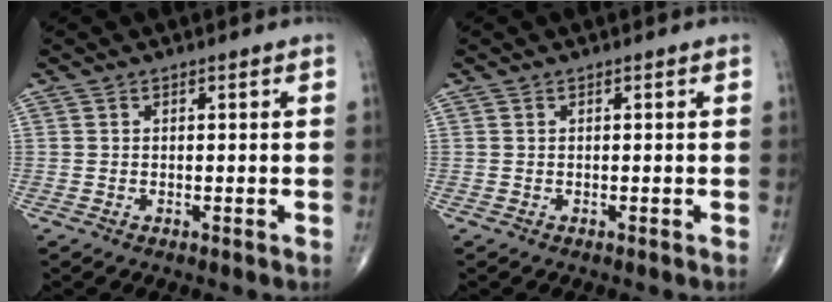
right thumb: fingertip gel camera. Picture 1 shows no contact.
{"total": 0.0}